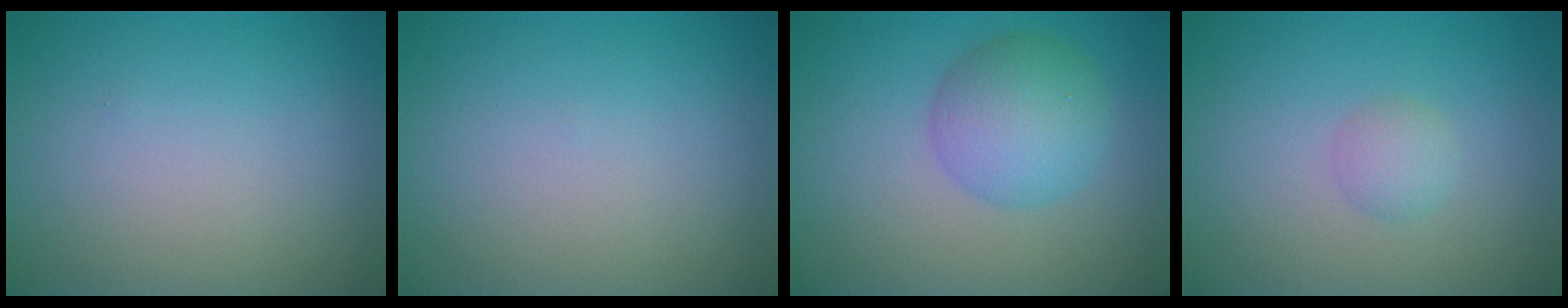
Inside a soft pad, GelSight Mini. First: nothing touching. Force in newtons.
{"total": 0.0}
{"total": 4.9, "press": 4.9, "slide": 0.1}
{"total": 1.5, "press": 1.5, "slide": 0.1}